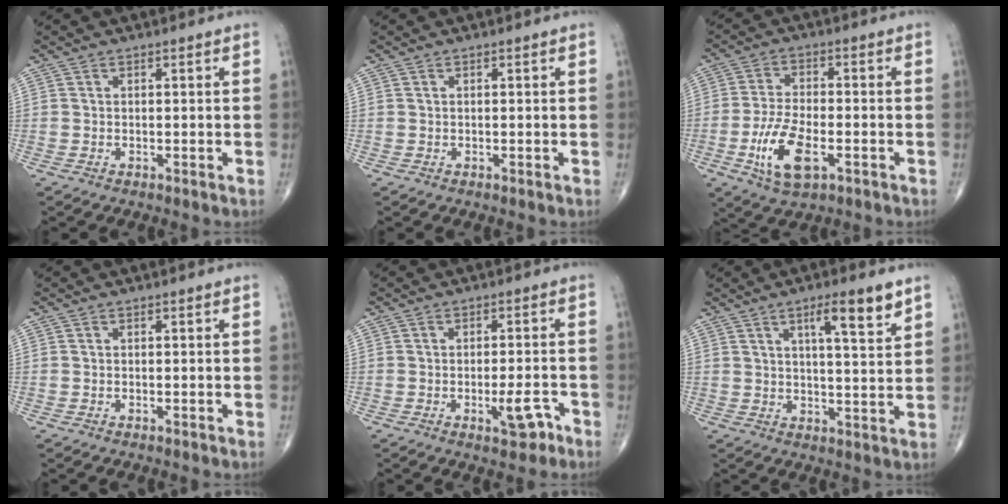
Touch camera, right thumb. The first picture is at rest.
{"total": 0.0}
{"total": 10.5, "force": [-3.7, 4.6, 8.6], "torque": [-0.175, 0.007, -0.067]}
{"total": 0.0}
{"total": 4.7, "force": [-2.4, 1.7, 3.7], "torque": [-0.045, 0.013, -0.030]}
{"total": 8.2, "force": [4.7, 1.2, 6.6], "torque": [-0.099, -0.026, 0.074]}